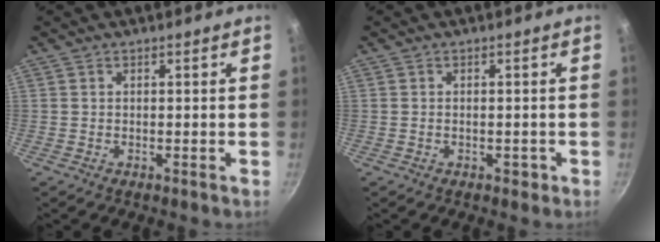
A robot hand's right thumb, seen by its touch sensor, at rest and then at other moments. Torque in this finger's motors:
{"motor_torque": [0.07, -0.10, -0.28, 0.06, -0.03]}